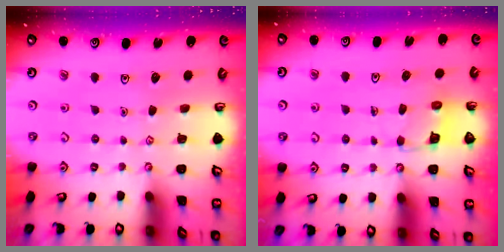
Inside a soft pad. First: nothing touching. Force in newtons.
{"total": 5.1, "press": 5.1, "slide": 0.3}